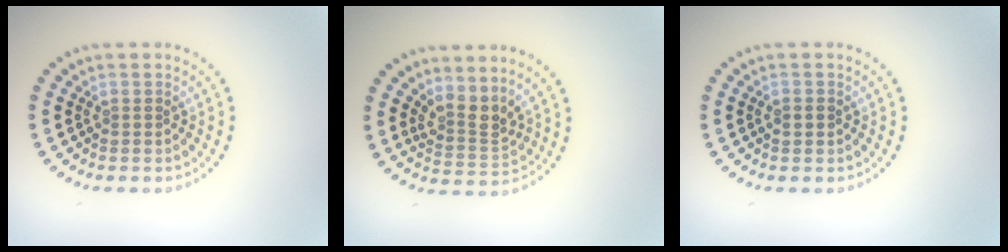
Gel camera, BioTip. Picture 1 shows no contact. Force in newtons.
{"total": 2.8, "press": 2.0, "slide": 2.0}
{"total": 1.3, "press": 1.3, "slide": 0.1}